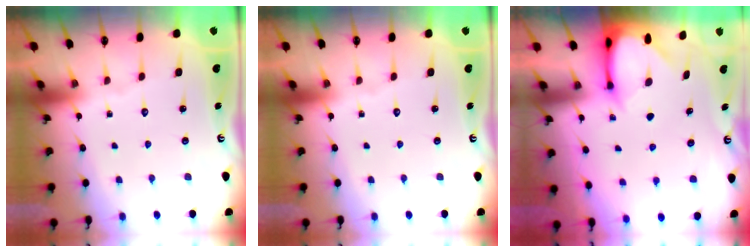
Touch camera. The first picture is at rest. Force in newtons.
{"total": 0.0}
{"total": 3.3, "press": 3.3, "slide": 0.3}